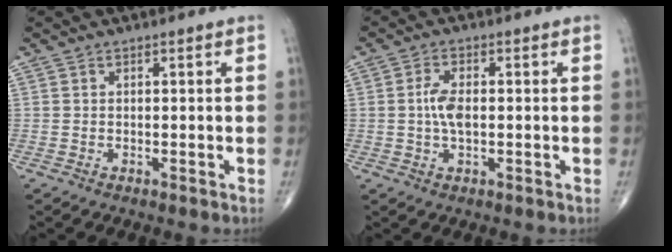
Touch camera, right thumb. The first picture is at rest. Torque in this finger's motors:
{"motor_torque": [0.91, 0.81, 0.32, -0.23, 0.08]}